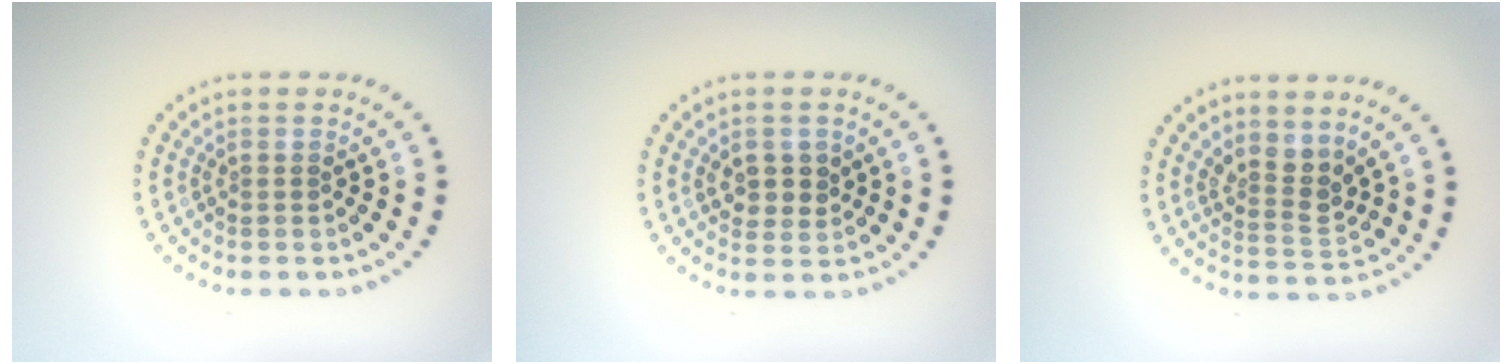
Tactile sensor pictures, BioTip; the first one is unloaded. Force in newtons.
{"total": 2.2, "press": 2.1, "slide": 0.7}
{"total": 2.6, "press": 2.0, "slide": 1.7}